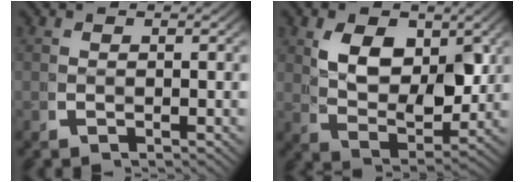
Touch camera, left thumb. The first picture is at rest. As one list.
[{"total": 6.5, "force": [1.8, 3.8, 4.9], "torque": [-0.090, -0.016, 0.041]}]